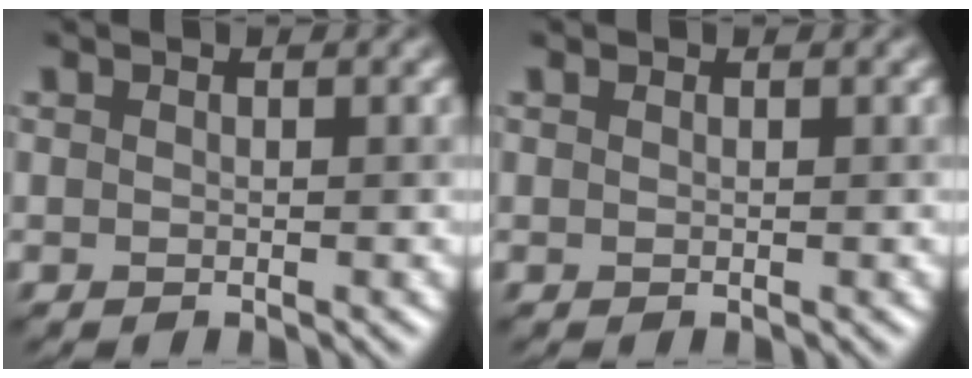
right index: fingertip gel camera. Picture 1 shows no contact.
{"total": 0.0}